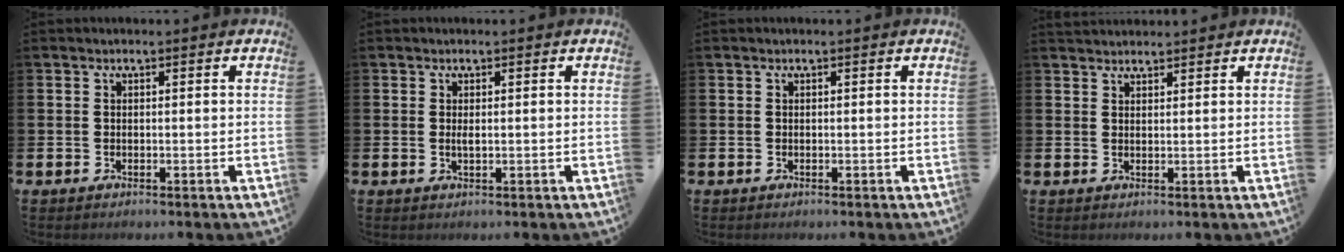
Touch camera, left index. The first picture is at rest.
{"total": 0.8, "force": [0.1, 0.2, 0.8], "torque": [-0.014, 0.001, 0.001]}
{"total": 0.0}
{"total": 2.0, "force": [1.9, 0.5, 0.1], "torque": [0.004, -0.006, 0.034]}